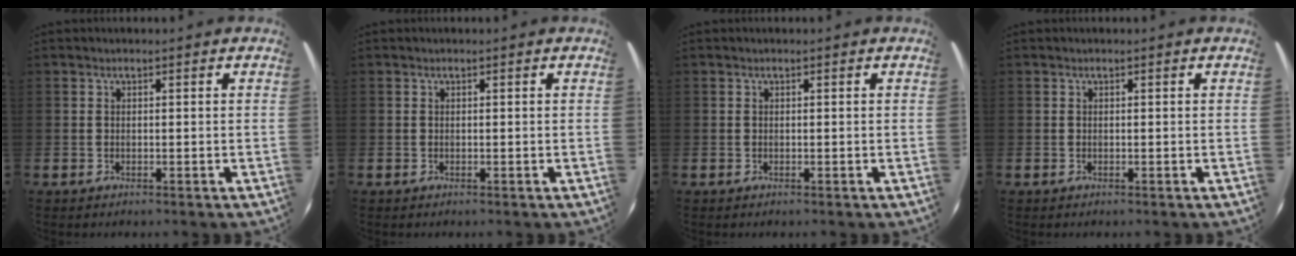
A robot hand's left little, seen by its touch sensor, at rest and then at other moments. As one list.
[{"total": 0.0}, {"total": 0.0}, {"total": 0.0}]